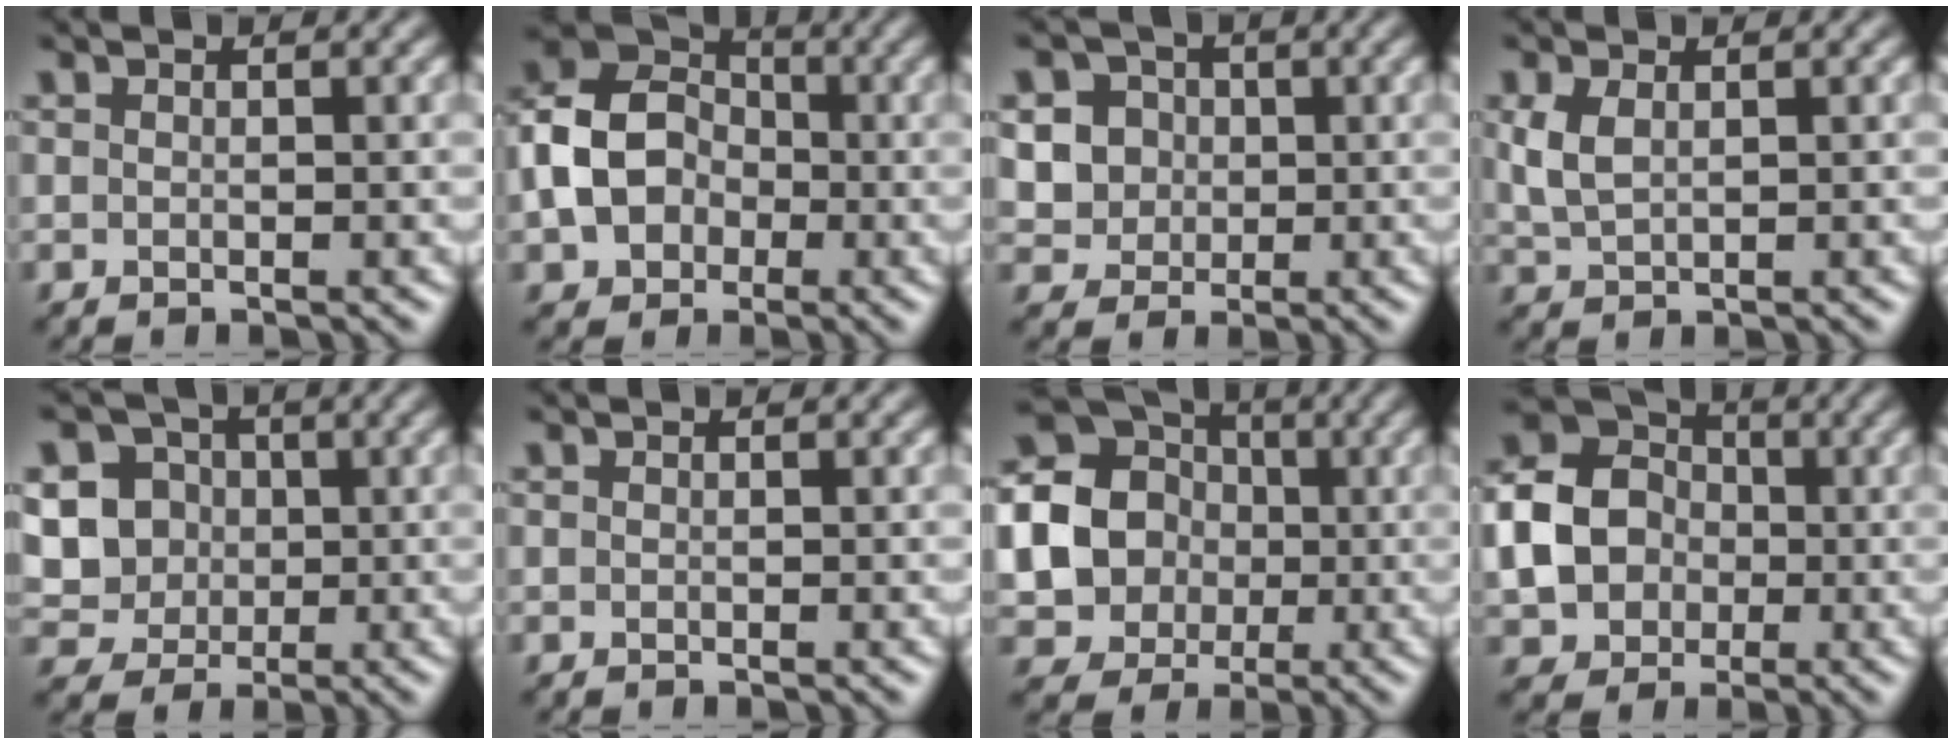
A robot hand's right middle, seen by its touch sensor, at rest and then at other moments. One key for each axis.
{"total": 8.1, "fx": -1.4, "fy": 6.4, "fz": 4.8, "tx": -0.100, "ty": 0.003, "tz": -0.037}
{"total": 6.2, "fx": 1.6, "fy": 5.5, "fz": 2.3, "tx": -0.046, "ty": 0.026, "tz": 0.022}
{"total": 2.4, "fx": 0.7, "fy": 1.5, "fz": 1.8, "tx": -0.050, "ty": 0.001, "tz": 0.021}
{"total": 9.1, "fx": 1.2, "fy": 8.3, "fz": 3.6, "tx": -0.097, "ty": 0.023, "tz": 0.020}
{"total": 0.0}
{"total": 18.9, "fx": 0.2, "fy": 17.7, "fz": 6.4, "tx": -0.177, "ty": 0.004, "tz": -0.033}
{"total": 7.7, "fx": -0.6, "fy": 6.5, "fz": 4.1, "tx": -0.090, "ty": -0.002, "tz": -0.015}